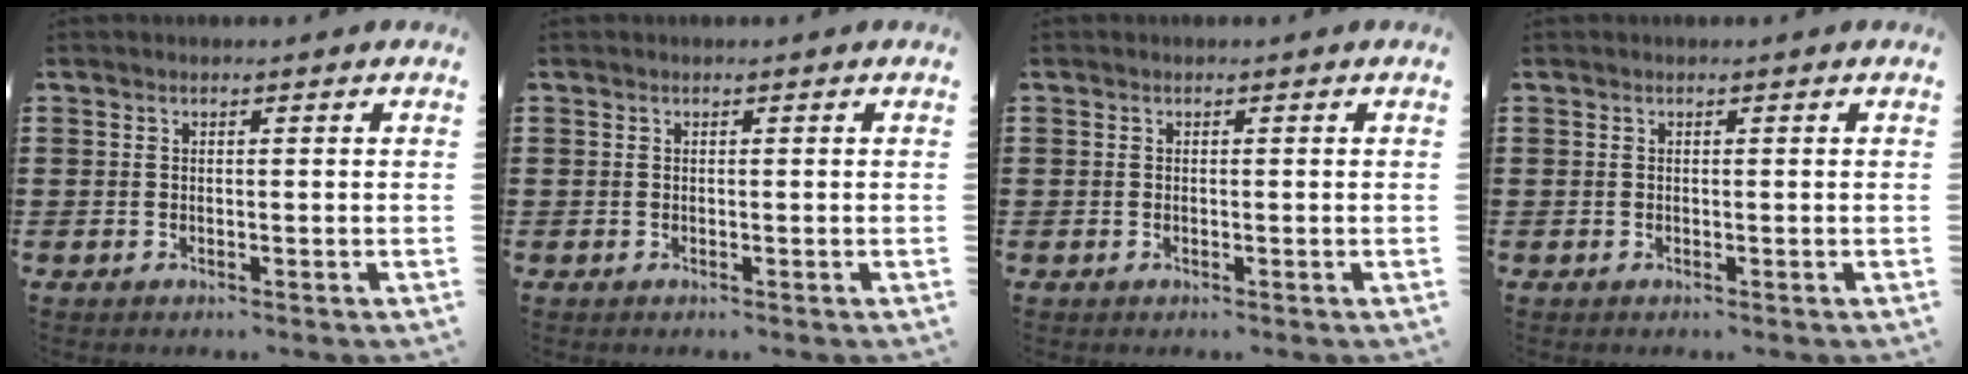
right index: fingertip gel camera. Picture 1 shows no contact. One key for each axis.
{"total": 0.0}
{"total": 0.0}
{"total": 0.0}